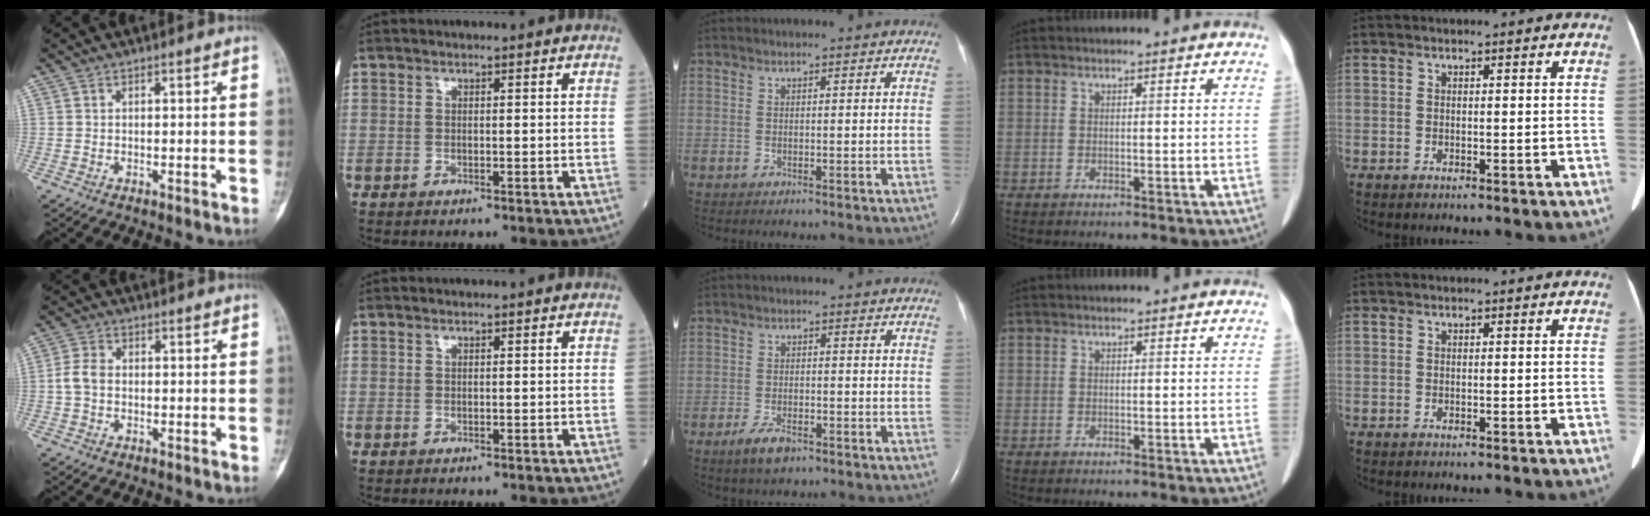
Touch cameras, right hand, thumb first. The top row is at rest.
{"thumb": {"total": 3.6, "force": [-0.3, 2.5, 2.5], "torque": [-0.054, 0.008, -0.013]}, "middle": {"total": 3.9, "force": [-2.6, 1.4, 2.5], "torque": [-0.058, -0.004, -0.043]}}